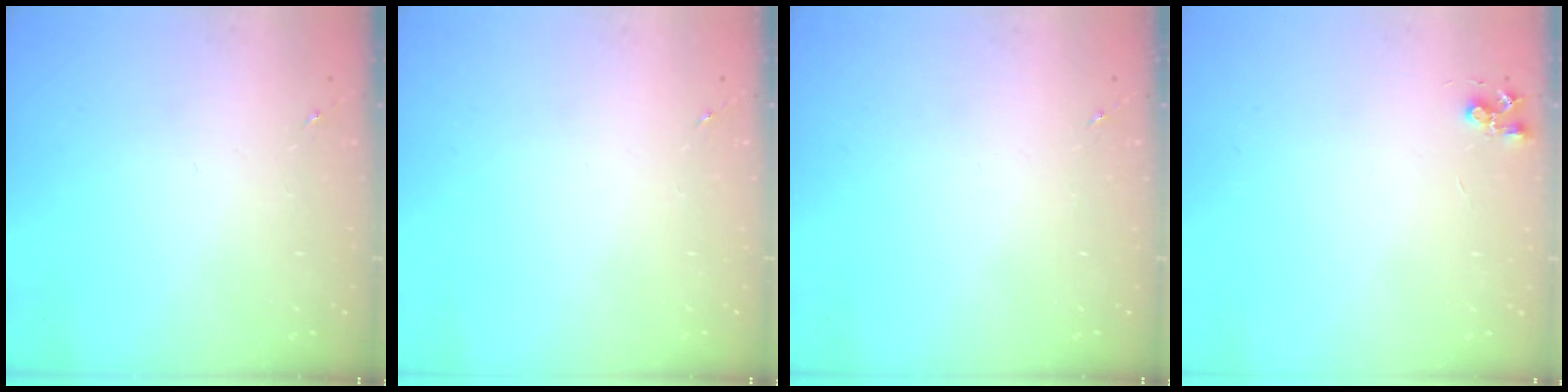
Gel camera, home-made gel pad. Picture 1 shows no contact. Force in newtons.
{"total": 0.0}
{"total": 0.0}
{"total": 4.6, "press": 4.5, "slide": 0.7}